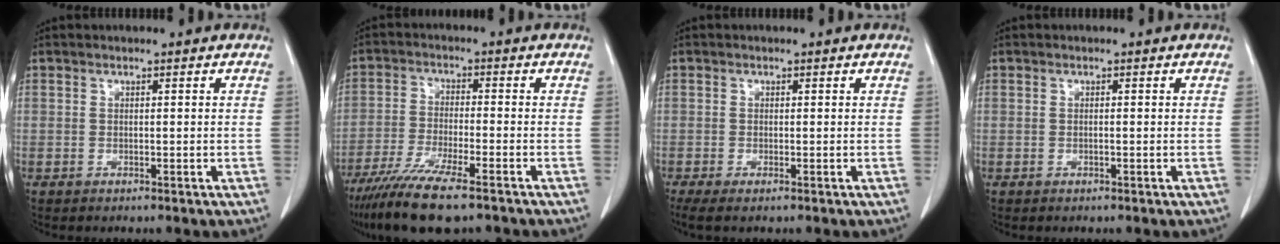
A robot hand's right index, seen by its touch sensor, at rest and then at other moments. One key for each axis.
{"total": 11.8, "fx": -8.8, "fy": 1.4, "fz": 7.7, "tx": -0.135, "ty": -0.030, "tz": -0.149}
{"total": 2.5, "fx": -1.7, "fy": 0.5, "fz": 1.8, "tx": -0.030, "ty": -0.007, "tz": -0.027}
{"total": 0.0}